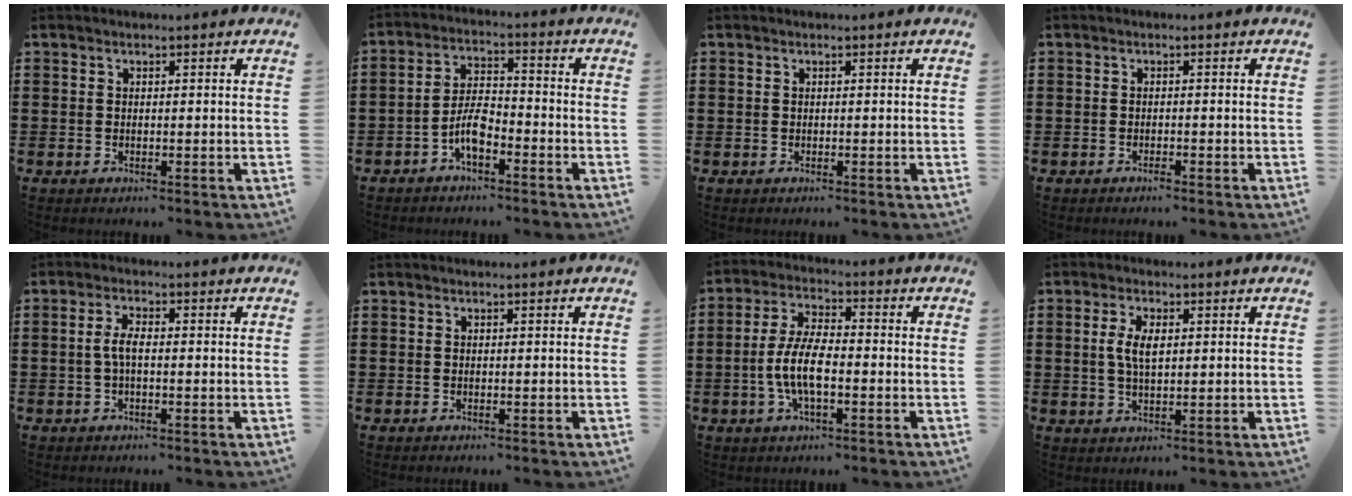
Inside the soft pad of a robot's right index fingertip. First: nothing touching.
{"total": 5.6, "force": [-2.9, 2.2, 4.2], "torque": [-0.099, 0.004, -0.062]}
{"total": 0.0}
{"total": 0.7, "force": [-0.6, 0.2, 0.2], "torque": [-0.007, -0.003, -0.012]}
{"total": 3.0, "force": [-0.4, 0.9, 2.8], "torque": [-0.066, -0.002, -0.014]}
{"total": 0.0}
{"total": 7.5, "force": [-1.8, 2.9, 6.7], "torque": [-0.156, -0.006, -0.041]}
{"total": 4.1, "force": [0.6, 1.8, 3.7], "torque": [-0.075, 0.008, 0.009]}